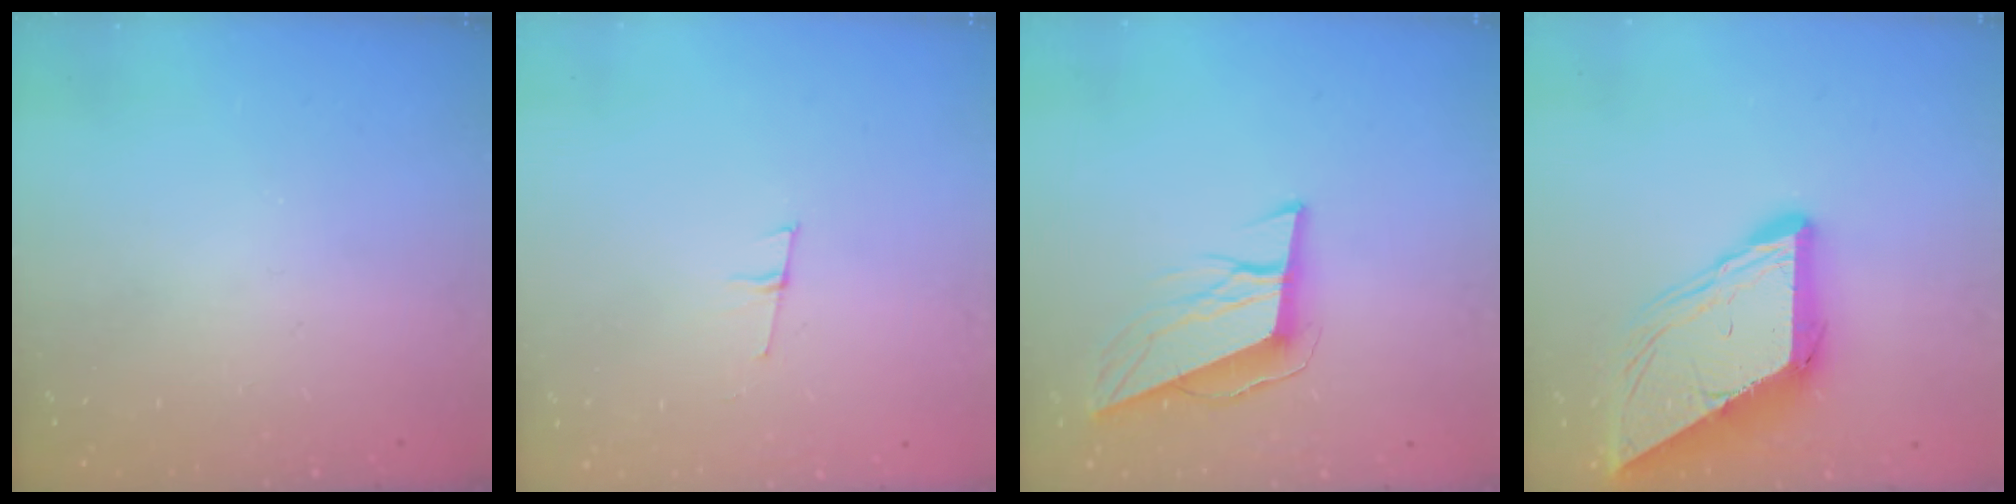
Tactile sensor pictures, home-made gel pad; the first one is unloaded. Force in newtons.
{"total": 5.3, "press": 4.5, "slide": 2.9}
{"total": 10.7, "press": 10.2, "slide": 3.3}
{"total": 12.0, "press": 11.9, "slide": 1.2}